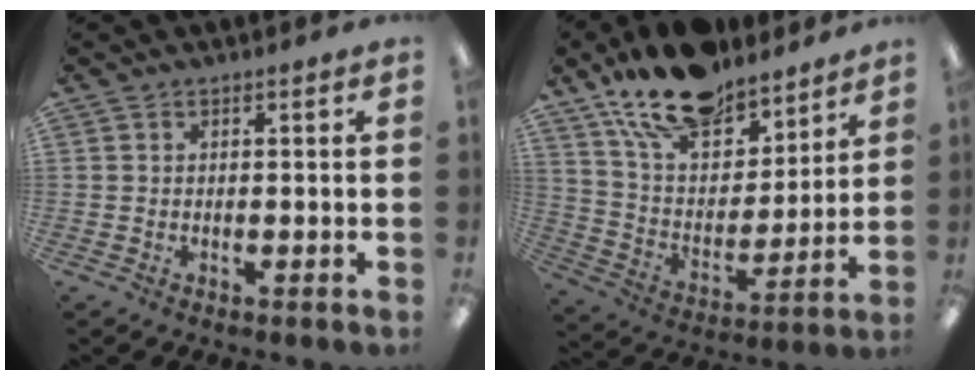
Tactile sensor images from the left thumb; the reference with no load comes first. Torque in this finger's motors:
{"motor_torque": [1.06, -0.05, 1.40, -1.36, 0.43]}